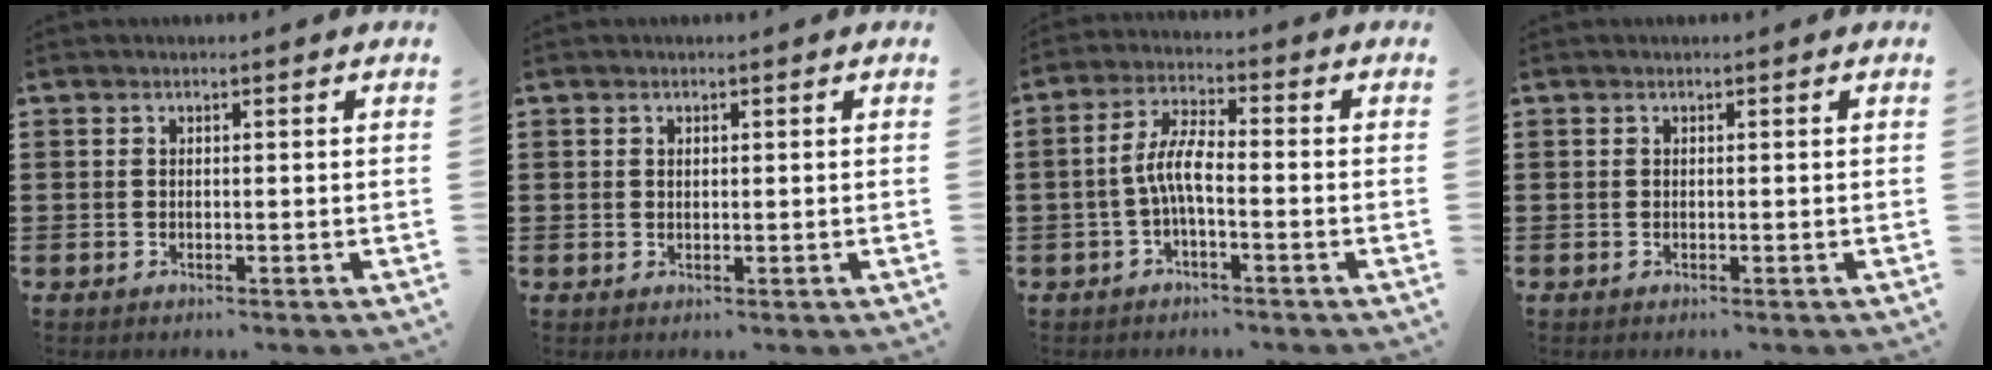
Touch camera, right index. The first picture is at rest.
{"total": 0.6, "force": [0.3, 0.5, 0.2], "torque": [-0.006, 0.003, 0.005]}
{"total": 5.8, "force": [-1.5, 1.6, 5.3], "torque": [-0.124, -0.002, -0.037]}
{"total": 0.0}